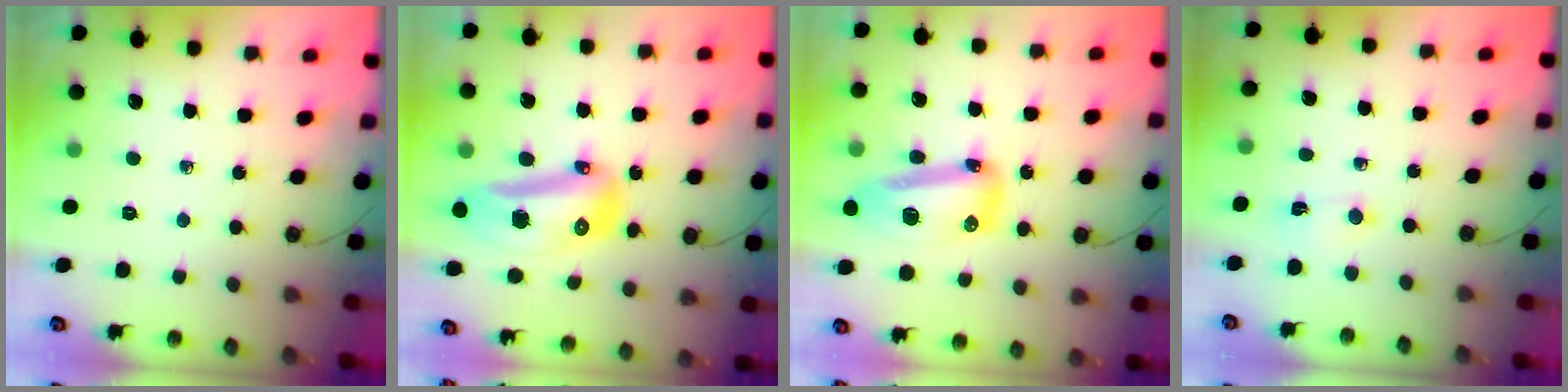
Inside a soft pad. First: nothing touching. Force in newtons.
{"total": 18.1, "press": 17.9, "slide": 2.2}
{"total": 15.5, "press": 15.1, "slide": 3.1}
{"total": 2.6, "press": 1.5, "slide": 2.2}